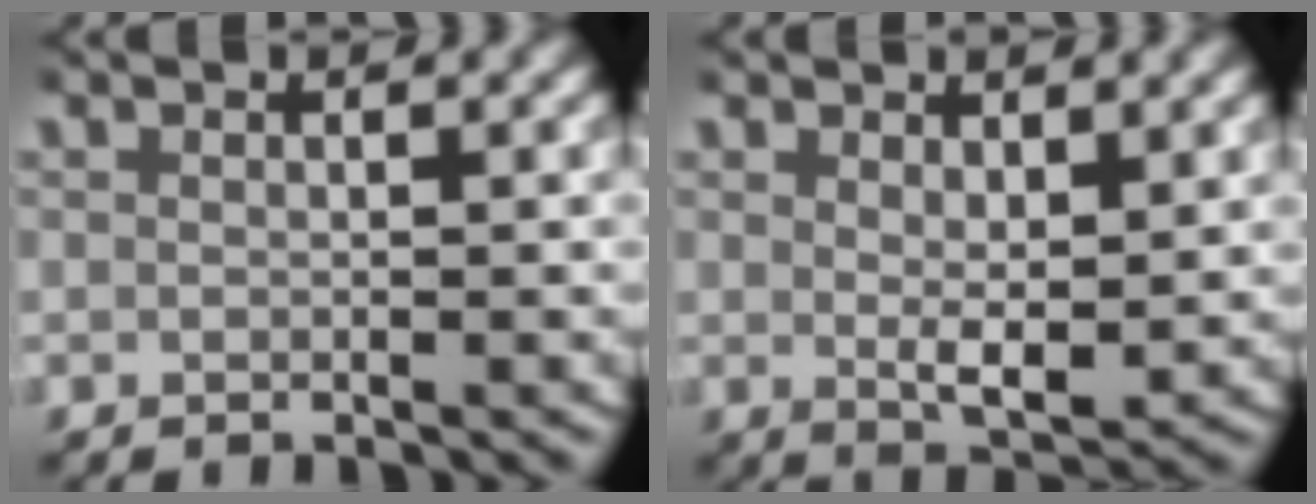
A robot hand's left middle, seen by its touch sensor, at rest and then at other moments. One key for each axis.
{"total": 3.0, "fx": 1.0, "fy": 1.1, "fz": 2.6, "tx": -0.047, "ty": -0.019, "tz": 0.023}